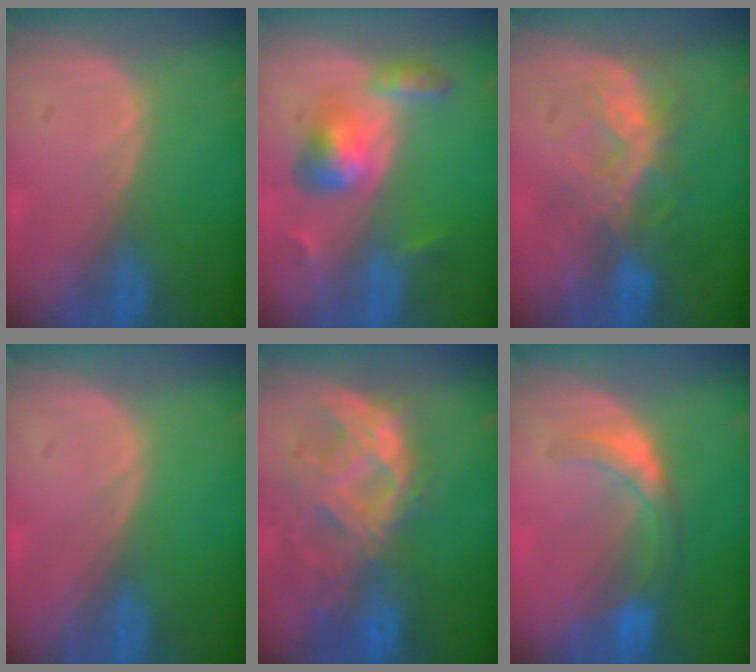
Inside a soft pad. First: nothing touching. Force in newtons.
{"total": 6.3, "press": 5.7, "slide": 2.8}
{"total": 6.5, "press": 6.5, "slide": 0.4}
{"total": 0.0}
{"total": 10.5, "press": 9.2, "slide": 5.0}
{"total": 6.0, "press": 5.4, "slide": 2.6}